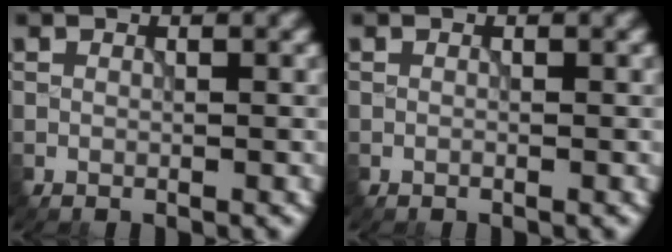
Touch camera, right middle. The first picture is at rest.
{"total": 0.0}